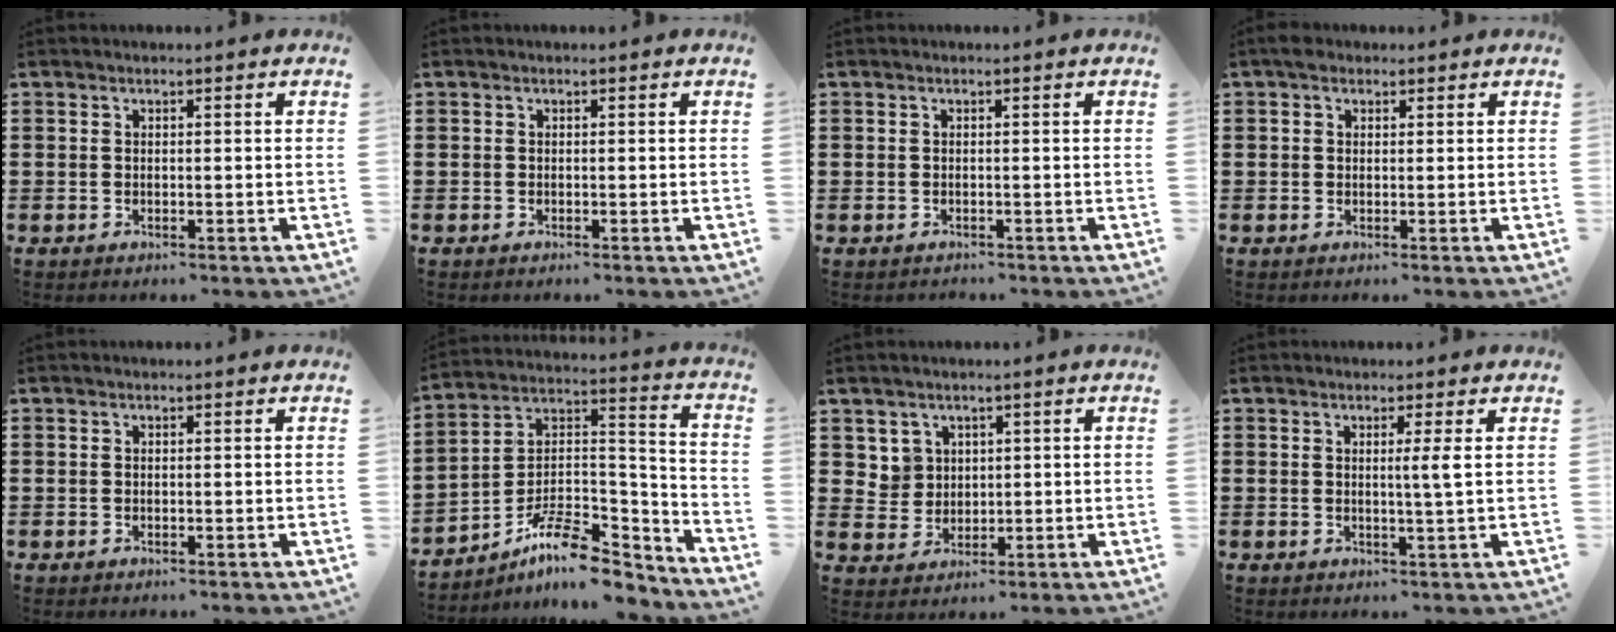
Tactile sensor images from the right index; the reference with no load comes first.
{"total": 0.0}
{"total": 0.6, "force": [-0.4, 0.5, -0.1], "torque": [0.000, 0.004, -0.011]}
{"total": 1.7, "force": [1.1, 1.1, 0.6], "torque": [-0.016, 0.007, 0.022]}
{"total": 0.0}
{"total": 11.2, "force": [-8.5, 3.8, 6.2], "torque": [-0.112, 0.028, -0.163]}
{"total": 3.8, "force": [1.7, 3.3, 0.5], "torque": [-0.027, 0.013, 0.033]}
{"total": 2.6, "force": [0.6, -0.5, 2.5], "torque": [-0.039, -0.010, 0.004]}